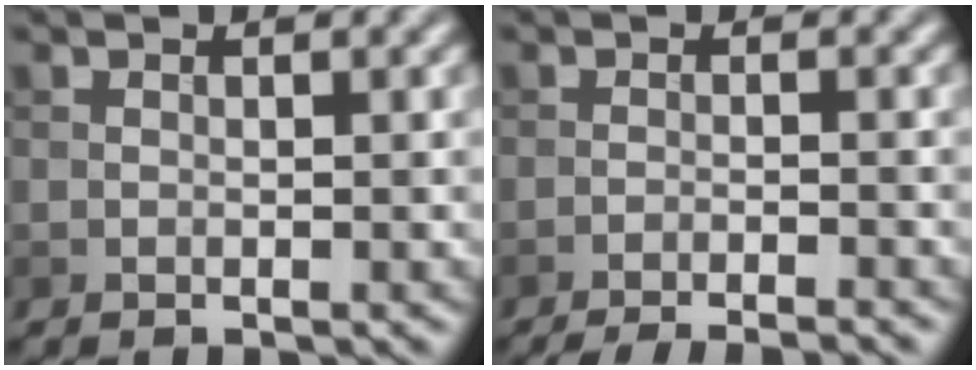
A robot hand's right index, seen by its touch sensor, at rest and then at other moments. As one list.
[{"total": 5.8, "force": [-5.1, 0.9, 2.5], "torque": [-0.034, -0.008, -0.077]}]